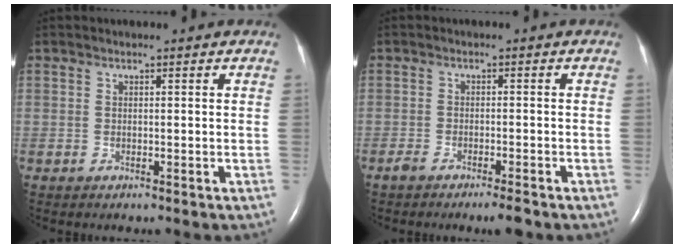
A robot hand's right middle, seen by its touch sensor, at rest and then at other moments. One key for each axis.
{"total": 3.5, "fx": -2.7, "fy": 0.4, "fz": 2.1, "tx": -0.040, "ty": -0.005, "tz": -0.046}